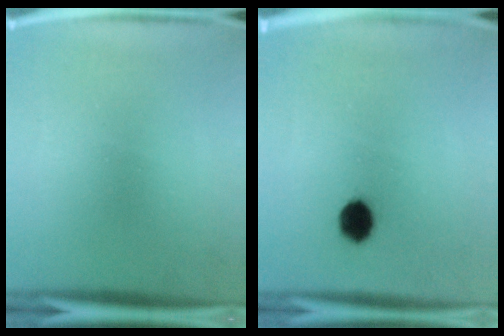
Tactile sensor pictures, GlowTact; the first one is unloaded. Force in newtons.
{"total": 5.4}